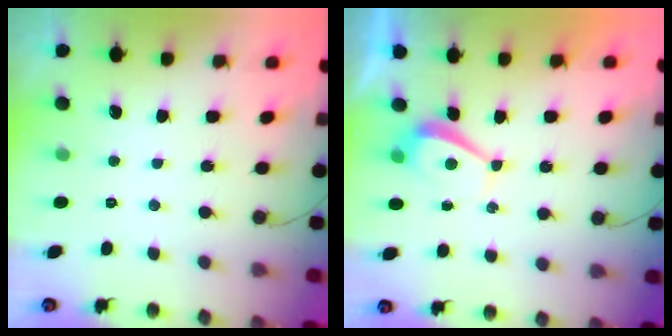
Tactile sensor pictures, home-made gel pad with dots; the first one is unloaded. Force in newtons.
{"total": 2.7, "press": 2.7, "slide": 0.6}